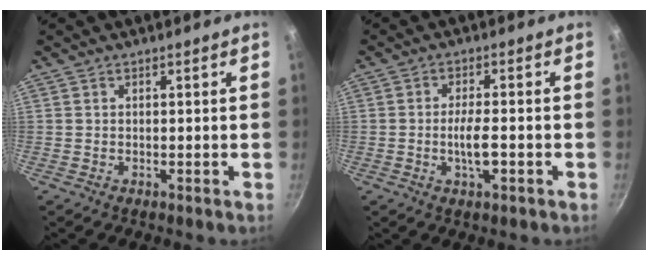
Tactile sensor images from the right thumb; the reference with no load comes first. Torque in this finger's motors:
{"motor_torque": [2.38, 2.63, 1.99, -0.78, 0.79]}